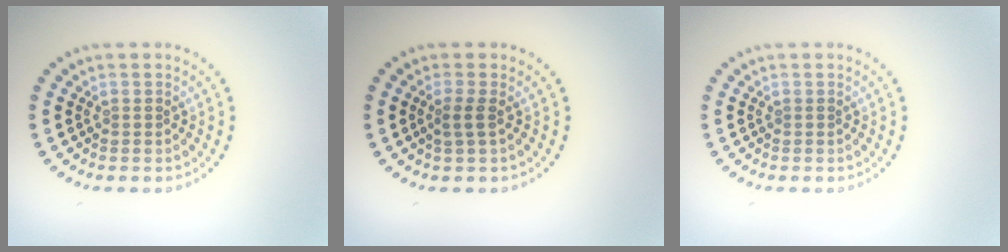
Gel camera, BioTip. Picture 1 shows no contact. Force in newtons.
{"total": 1.5, "press": 1.0, "slide": 1.0}
{"total": 0.0}